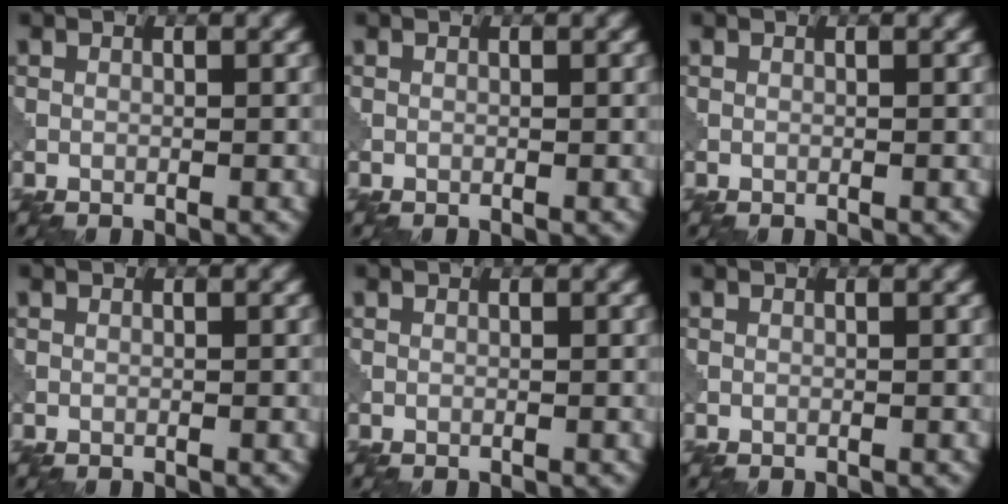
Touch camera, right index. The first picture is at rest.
{"total": 0.0}
{"total": 0.0}
{"total": 0.0}
{"total": 0.0}
{"total": 0.0}